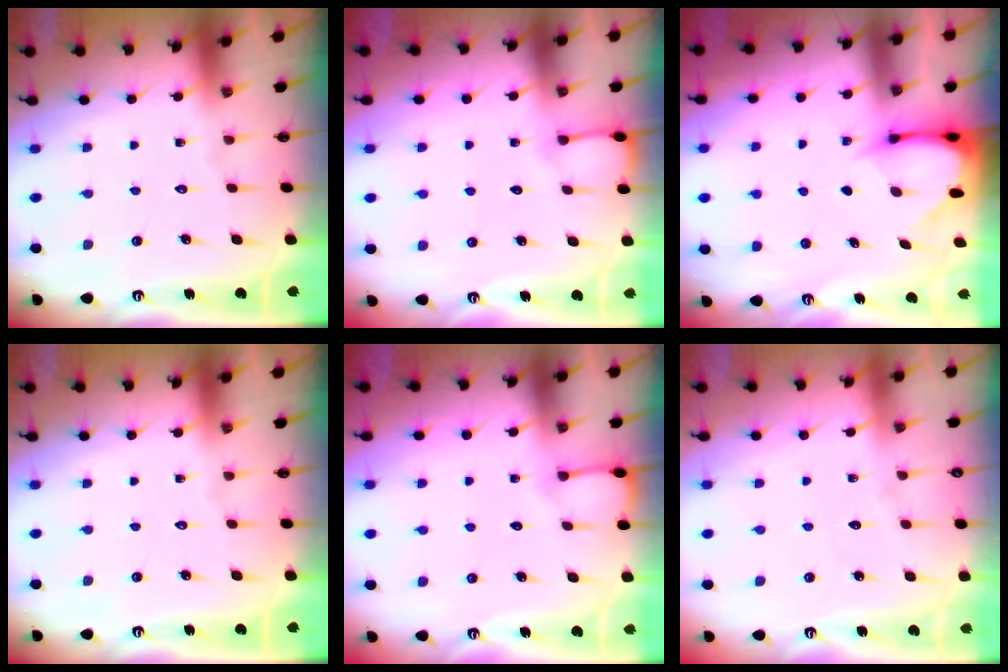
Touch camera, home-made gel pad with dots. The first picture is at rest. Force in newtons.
{"total": 2.9, "press": 2.9, "slide": 0.3}
{"total": 3.3, "press": 3.3, "slide": 0.3}
{"total": 0.0}
{"total": 2.9, "press": 2.9, "slide": 0.3}
{"total": 2.8, "press": 2.8, "slide": 0.4}